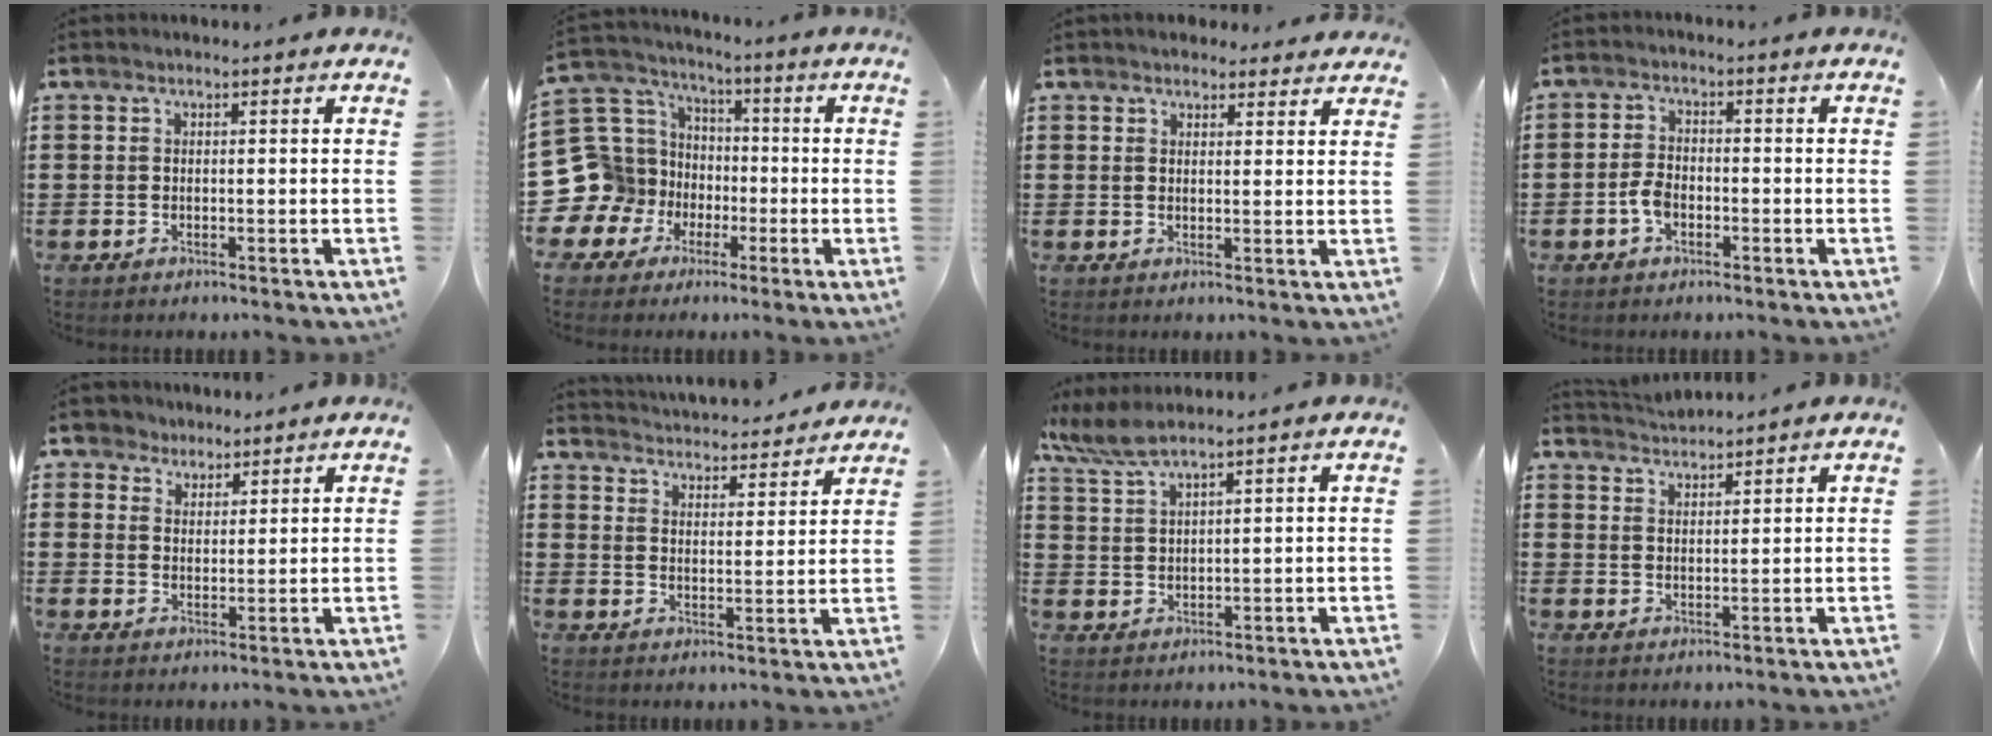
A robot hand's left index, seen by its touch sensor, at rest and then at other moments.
{"total": 12.9, "force": [-3.6, 12.1, 2.5], "torque": [-0.136, -0.007, -0.046]}
{"total": 2.5, "force": [2.4, 0.9, 0.1], "torque": [-0.001, -0.004, 0.043]}
{"total": 3.2, "force": [-1.3, 1.8, 2.4], "torque": [-0.066, -0.005, -0.029]}
{"total": 4.2, "force": [3.3, 2.5, 0.3], "torque": [-0.027, 0.006, 0.060]}
{"total": 3.8, "force": [3.8, -0.2, -0.2], "torque": [-0.017, -0.031, 0.063]}
{"total": 4.2, "force": [3.5, 0.3, 2.4], "torque": [-0.057, -0.006, 0.063]}
{"total": 2.4, "force": [2.4, -0.1, -0.3], "torque": [-0.001, -0.008, 0.045]}